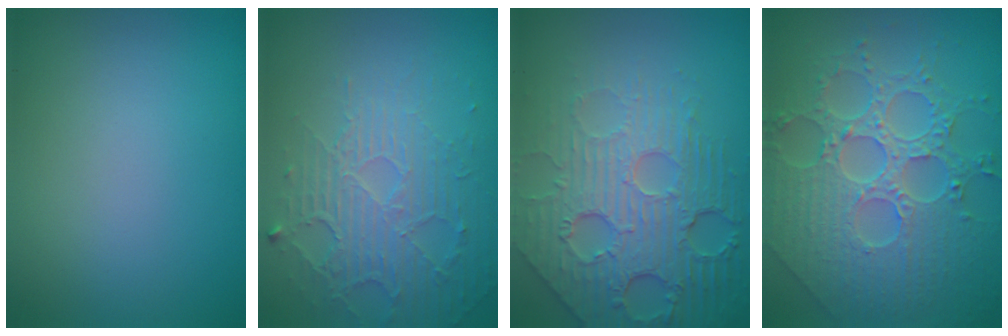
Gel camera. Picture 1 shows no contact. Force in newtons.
{"total": 5.8, "press": 3.4, "slide": 4.7}
{"total": 7.3, "press": 5.4, "slide": 4.9}
{"total": 8.1, "press": 6.0, "slide": 5.4}